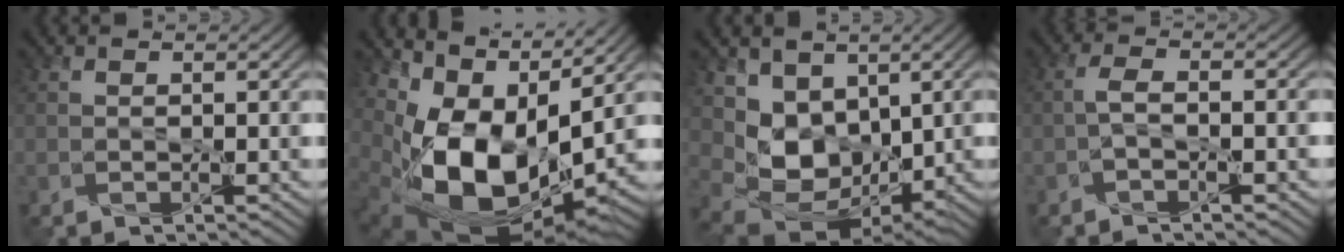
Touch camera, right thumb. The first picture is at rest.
{"total": 14.7, "force": [1.3, 9.3, 11.4], "torque": [-0.228, -0.029, 0.037]}
{"total": 8.2, "force": [1.8, 6.3, 4.8], "torque": [-0.116, -0.030, 0.046]}
{"total": 2.0, "force": [-0.8, 0.7, 1.7], "torque": [-0.041, 0.005, -0.019]}